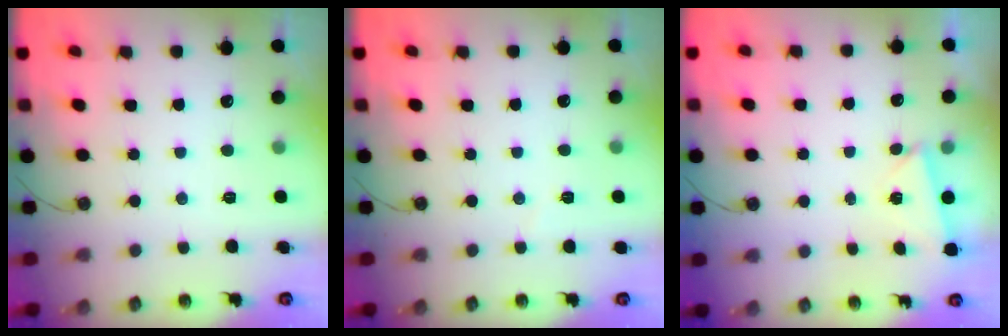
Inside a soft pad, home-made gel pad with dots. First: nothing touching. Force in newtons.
{"total": 2.7, "press": 2.4, "slide": 1.1}
{"total": 2.2, "press": 2.2, "slide": 0.2}